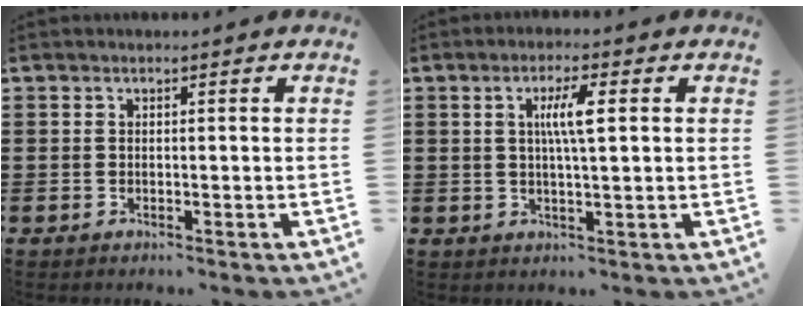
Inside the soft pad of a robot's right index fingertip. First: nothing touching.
{"total": 4.7, "force": [0.9, 0.7, 4.6], "torque": [-0.090, 0.006, 0.011]}